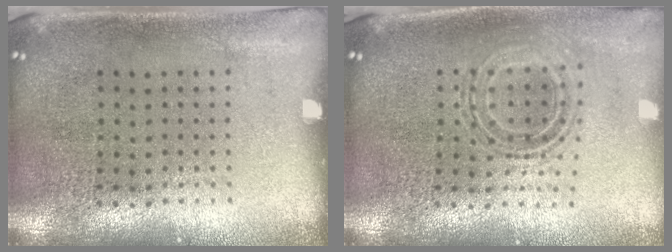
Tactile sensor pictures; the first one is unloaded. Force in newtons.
{"total": 0.9, "press": 0.8, "slide": 0.3}